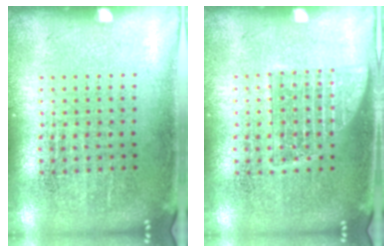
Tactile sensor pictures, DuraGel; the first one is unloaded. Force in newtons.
{"total": 1.0, "press": 1.0, "slide": 0.3}